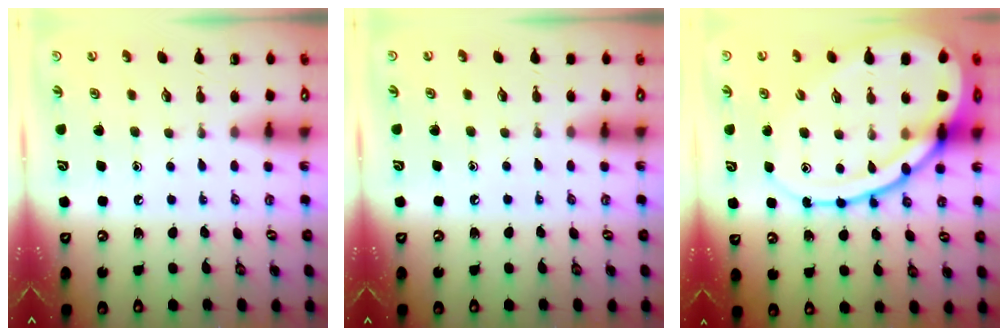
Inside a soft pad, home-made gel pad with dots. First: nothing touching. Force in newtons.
{"total": 3.0, "press": 2.9, "slide": 0.5}
{"total": 21.5, "press": 21.4, "slide": 2.1}